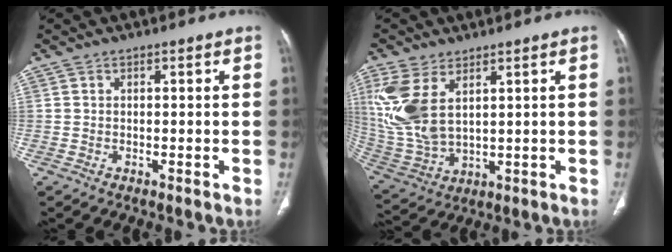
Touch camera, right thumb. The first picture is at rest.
{"total": 13.0, "force": [4.8, 7.0, 9.9], "torque": [-0.234, -0.012, 0.118]}